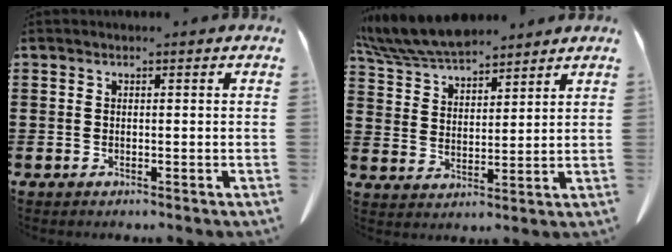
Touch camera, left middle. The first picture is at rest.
{"total": 7.9, "force": [7.2, 1.8, 2.7], "torque": [-0.080, -0.022, 0.134]}